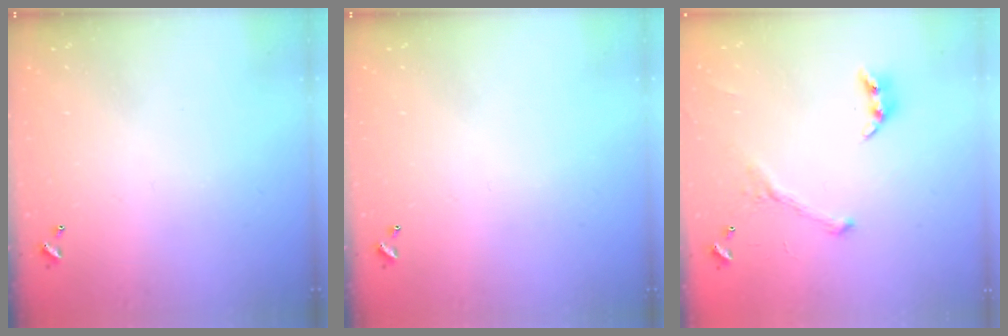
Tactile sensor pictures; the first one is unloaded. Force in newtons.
{"total": 0.0}
{"total": 2.0, "press": 2.0, "slide": 0.4}